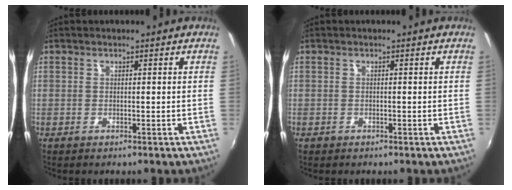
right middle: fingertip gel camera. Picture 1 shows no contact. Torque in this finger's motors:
{"motor_torque": [-0.11, -0.10, -0.05, -0.02]}